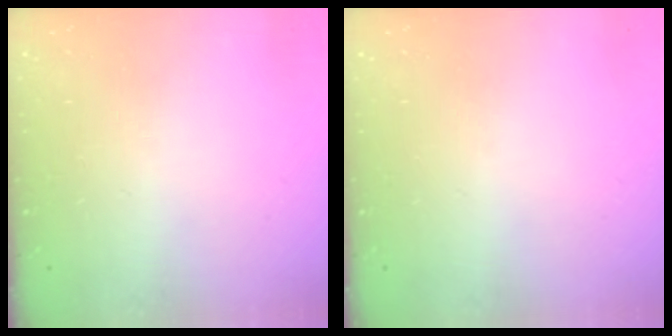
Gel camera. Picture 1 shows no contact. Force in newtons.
{"total": 0.0}